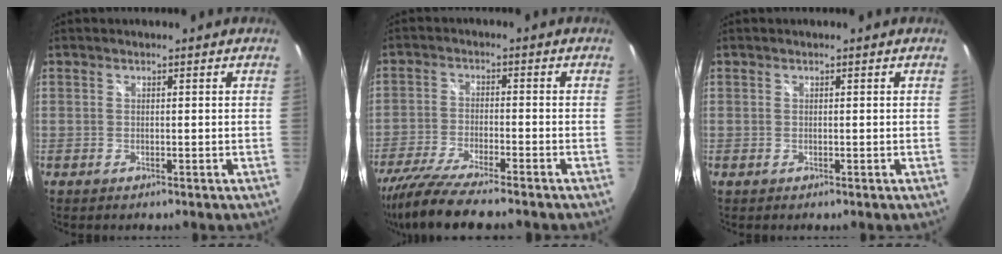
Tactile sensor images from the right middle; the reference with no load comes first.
{"total": 11.5, "force": [-9.8, 0.8, 5.9], "torque": [-0.137, -0.038, -0.178]}
{"total": 0.0}